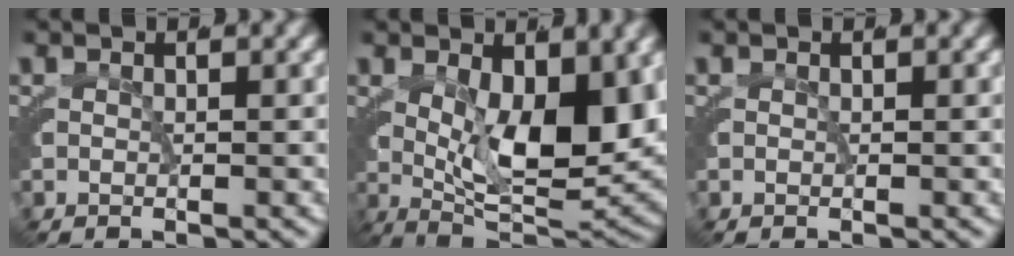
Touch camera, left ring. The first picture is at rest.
{"total": 10.2, "force": [1.4, 3.9, 9.3], "torque": [-0.130, -0.019, 0.032]}
{"total": 0.0}